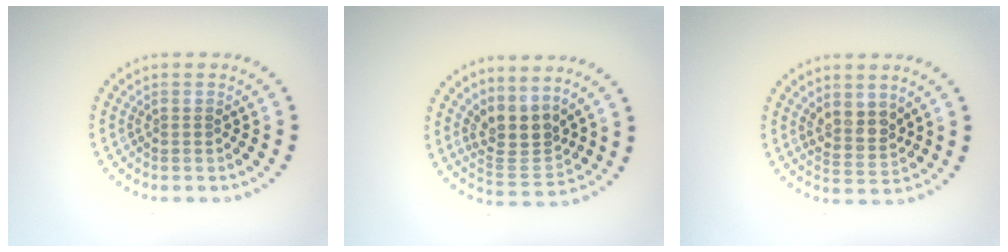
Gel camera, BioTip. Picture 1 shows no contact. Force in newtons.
{"total": 3.6, "press": 3.0, "slide": 1.9}
{"total": 2.4, "press": 2.2, "slide": 1.1}